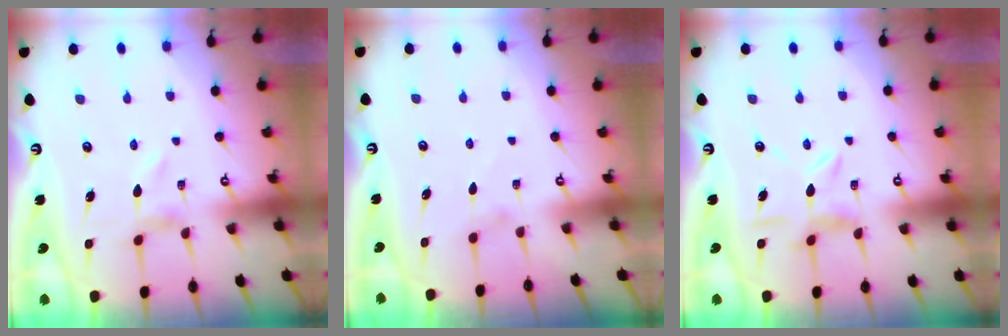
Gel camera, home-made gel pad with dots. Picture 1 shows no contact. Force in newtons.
{"total": 0.5, "press": 0.5, "slide": 0.3}
{"total": 8.6, "press": 8.5, "slide": 0.9}